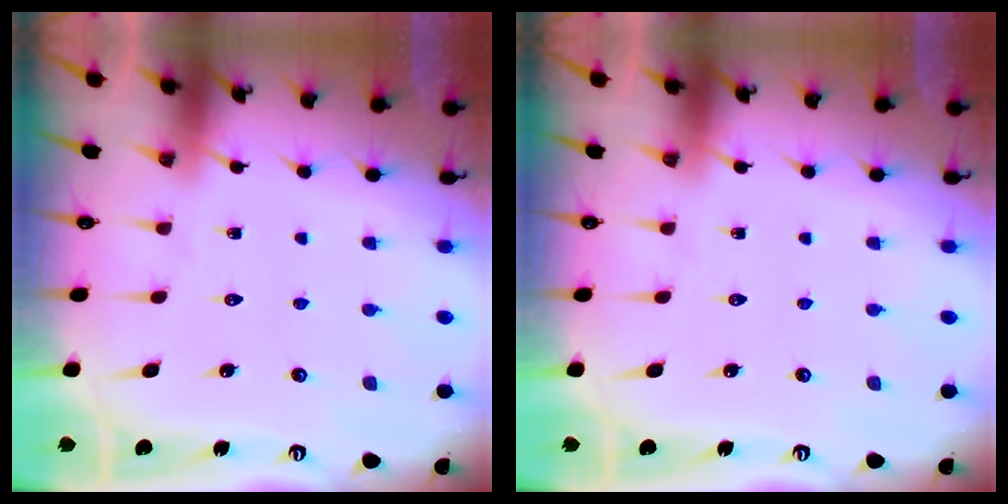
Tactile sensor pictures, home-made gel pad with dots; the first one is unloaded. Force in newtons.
{"total": 0.0}